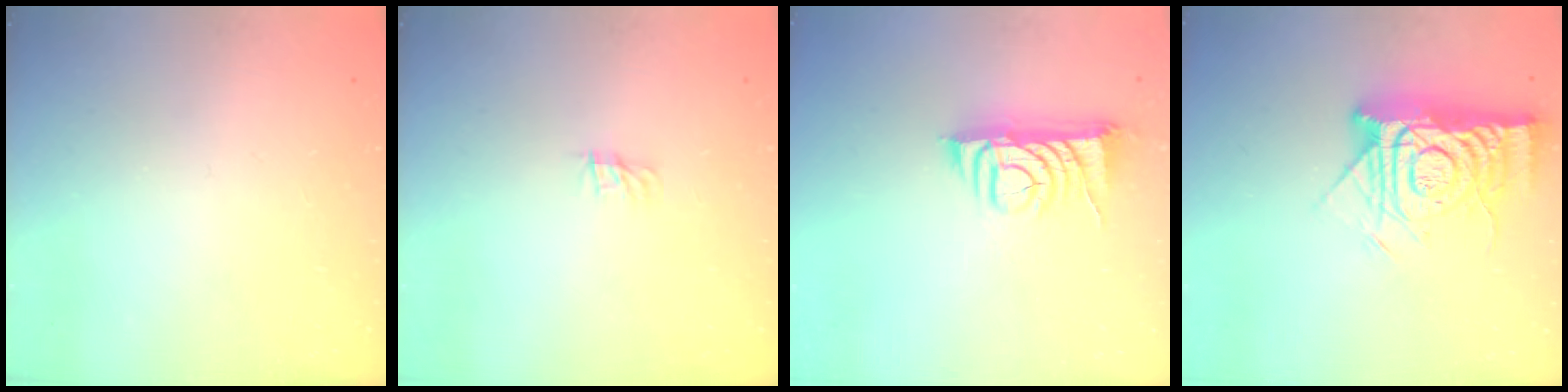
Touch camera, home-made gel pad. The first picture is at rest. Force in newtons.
{"total": 0.0}
{"total": 8.2, "press": 8.1, "slide": 1.2}
{"total": 14.6, "press": 14.5, "slide": 1.5}